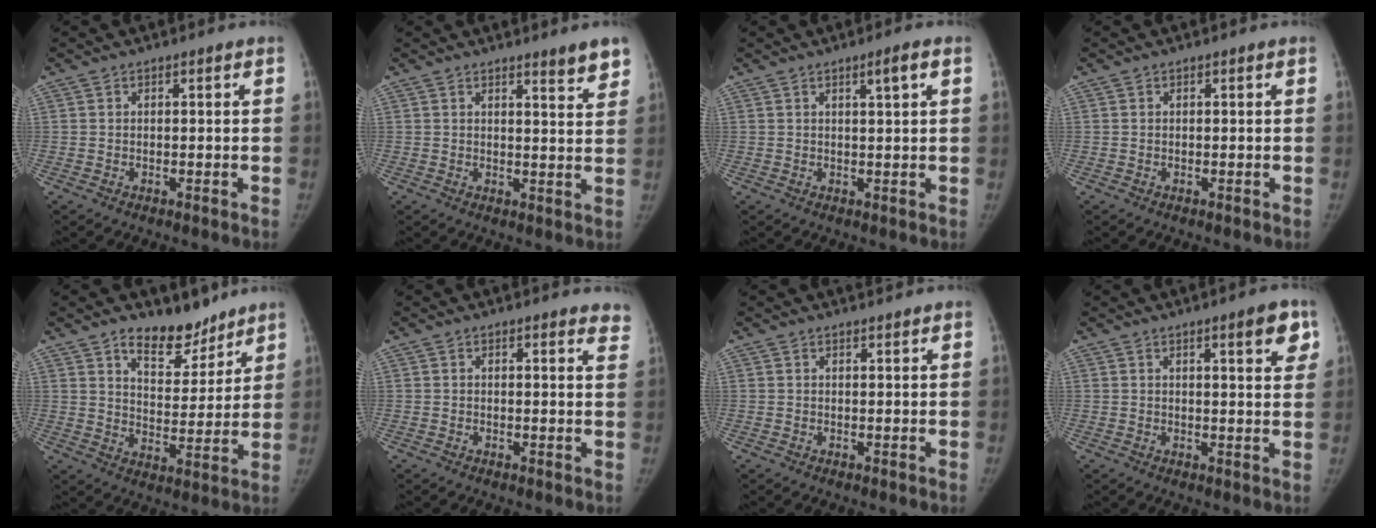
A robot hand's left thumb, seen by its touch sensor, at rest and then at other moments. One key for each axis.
{"total": 4.7, "fx": 3.6, "fy": 0.5, "fz": 3.0, "tx": -0.022, "ty": -0.025, "tz": 0.045}
{"total": 2.6, "fx": 1.2, "fy": 0.0, "fz": 2.3, "tx": -0.033, "ty": -0.005, "tz": 0.020}
{"total": 0.0}
{"total": 9.9, "fx": 7.8, "fy": 4.9, "fz": 3.7, "tx": -0.022, "ty": -0.058, "tz": 0.133}
{"total": 5.2, "fx": 4.9, "fy": 1.3, "fz": 1.3, "tx": 0.016, "ty": -0.022, "tz": 0.029}
{"total": 1.4, "fx": 1.3, "fy": 0.0, "fz": 0.3, "tx": 0.002, "ty": -0.006, "tz": 0.023}
{"total": 5.9, "fx": 3.2, "fy": 1.4, "fz": 4.8, "tx": -0.043, "ty": -0.012, "tz": 0.039}